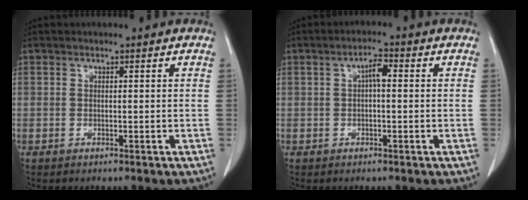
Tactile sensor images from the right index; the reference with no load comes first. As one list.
[{"total": 2.7, "force": [0.2, 0.8, 2.6], "torque": [-0.043, 0.009, 0.002]}]